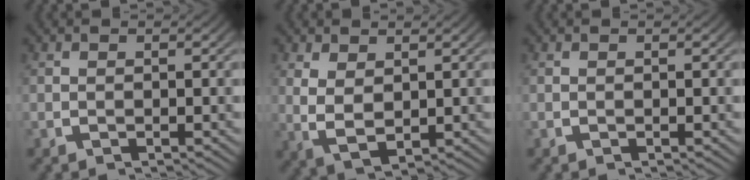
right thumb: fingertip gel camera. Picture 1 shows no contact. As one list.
[{"total": 4.7, "force": [0.2, 3.2, 3.4], "torque": [-0.086, -0.026, 0.025]}, {"total": 0.0}]